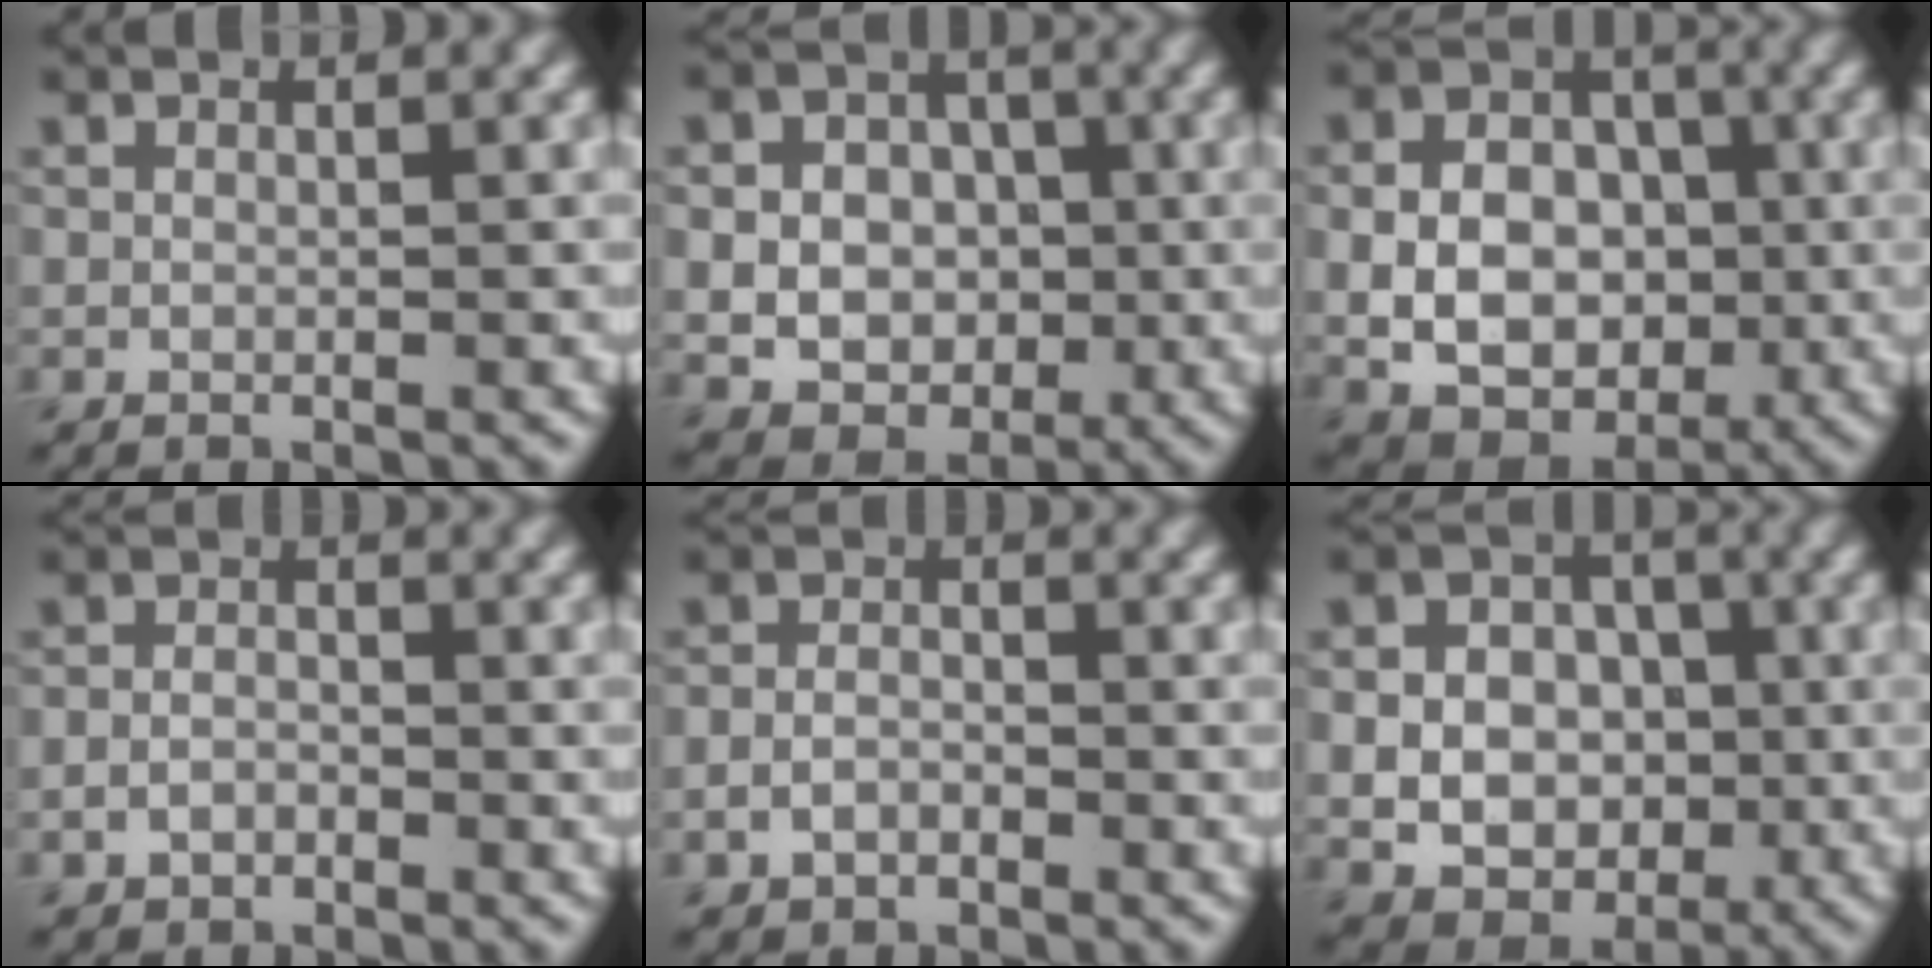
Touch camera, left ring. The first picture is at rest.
{"total": 7.8, "force": [0.0, 6.5, 4.3], "torque": [-0.063, 0.015, -0.015]}
{"total": 8.1, "force": [-0.9, 6.1, 5.3], "torque": [-0.088, 0.000, -0.019]}
{"total": 1.5, "force": [-0.8, 1.0, 0.8], "torque": [-0.015, 0.003, -0.020]}
{"total": 1.9, "force": [-1.0, 1.3, 1.1], "torque": [-0.022, 0.003, -0.023]}
{"total": 8.7, "force": [-0.5, 7.2, 4.7], "torque": [-0.069, 0.005, -0.018]}